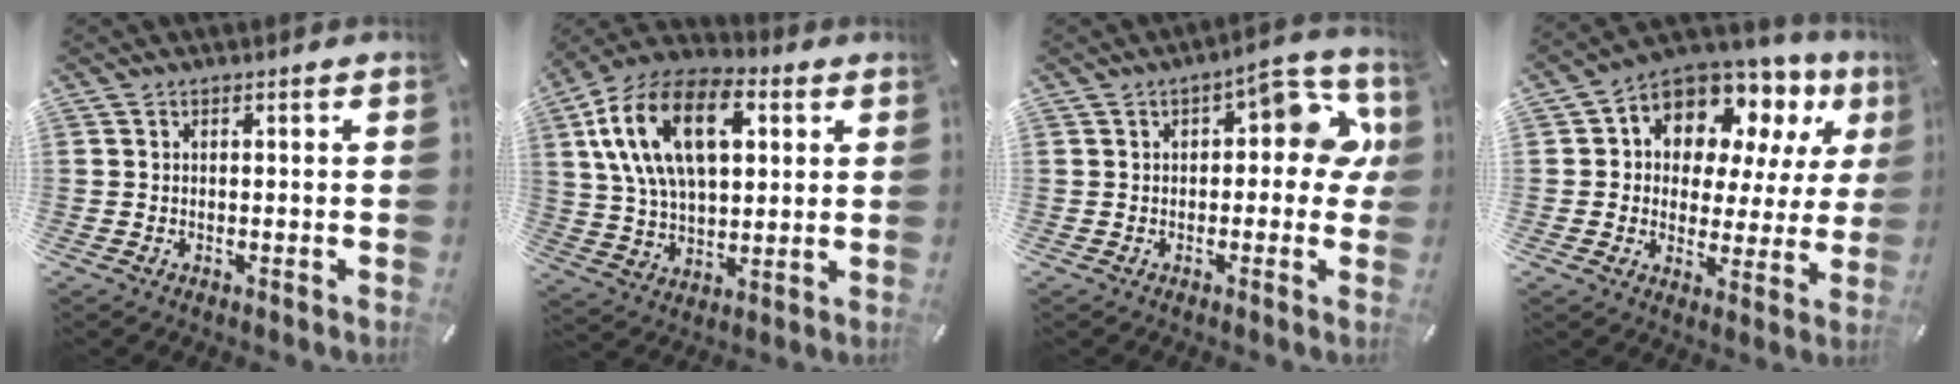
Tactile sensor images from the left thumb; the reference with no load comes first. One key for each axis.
{"total": 19.5, "fx": 6.7, "fy": 11.7, "fz": 14.1, "tx": -0.287, "ty": 0.002, "tz": 0.114}
{"total": 10.7, "fx": 2.6, "fy": 5.2, "fz": 9.0, "tx": -0.104, "ty": -0.015, "tz": 0.037}
{"total": 11.5, "fx": 7.9, "fy": 7.4, "fz": 3.8, "tx": -0.077, "ty": -0.069, "tz": 0.146}